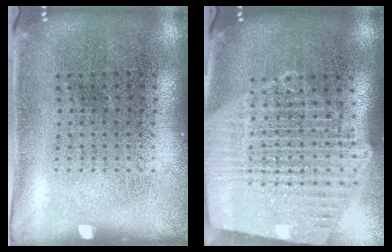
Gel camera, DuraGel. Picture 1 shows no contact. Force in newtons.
{"total": 2.3, "press": 2.0, "slide": 1.1}